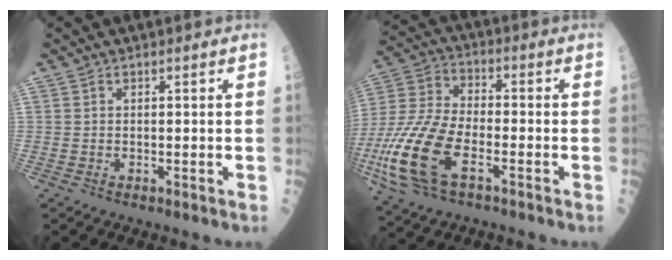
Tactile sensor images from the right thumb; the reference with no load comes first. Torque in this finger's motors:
{"motor_torque": [2.49, 2.21, 1.70, -0.80, 0.23]}